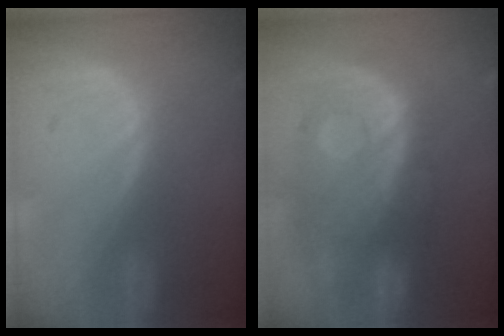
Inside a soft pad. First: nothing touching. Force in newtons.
{"total": 11.3, "press": 9.8, "slide": 5.6}